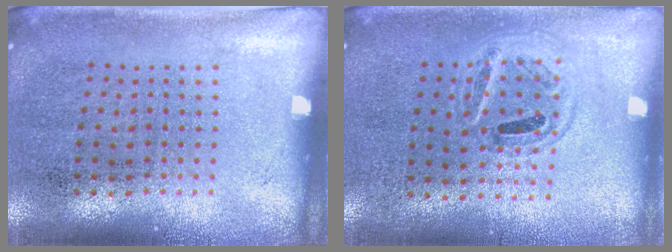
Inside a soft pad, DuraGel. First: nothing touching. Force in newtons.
{"total": 0.9, "press": 0.9, "slide": 0.1}